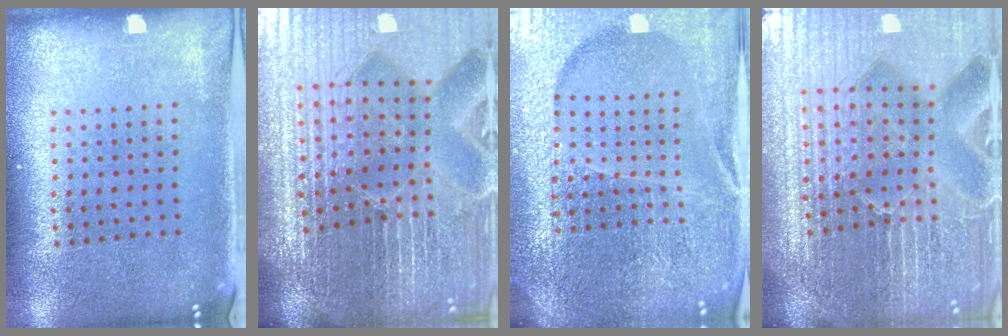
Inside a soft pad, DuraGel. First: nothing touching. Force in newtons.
{"total": 7.2, "press": 6.3, "slide": 3.4}
{"total": 5.7, "press": 5.1, "slide": 2.5}
{"total": 6.7, "press": 5.9, "slide": 3.3}